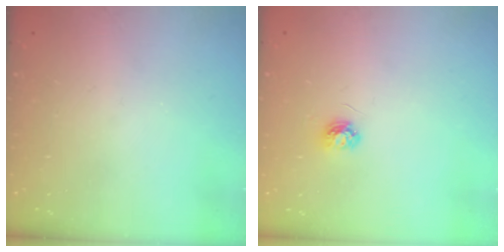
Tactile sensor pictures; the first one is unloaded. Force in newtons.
{"total": 3.9, "press": 3.9, "slide": 0.4}